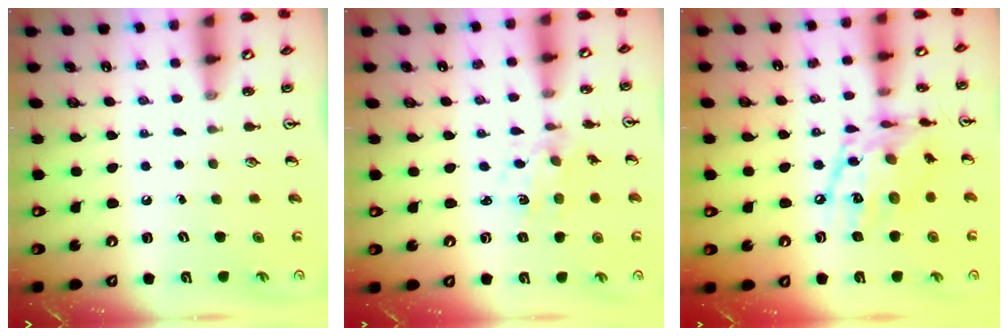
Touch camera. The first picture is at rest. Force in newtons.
{"total": 2.9, "press": 2.9, "slide": 0.2}
{"total": 15.2, "press": 15.1, "slide": 1.0}